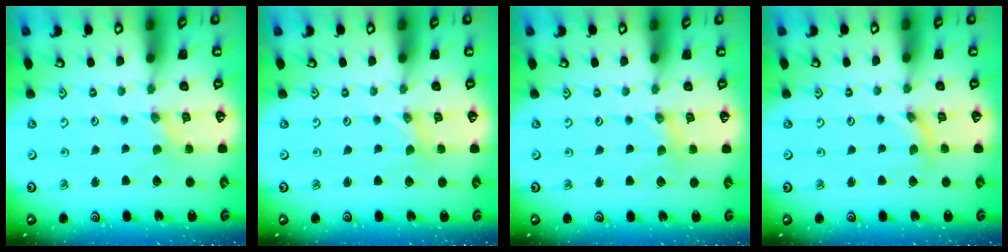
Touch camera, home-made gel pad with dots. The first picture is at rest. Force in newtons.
{"total": 0.0}
{"total": 1.5, "press": 1.4, "slide": 0.2}
{"total": 1.4, "press": 1.4, "slide": 0.2}